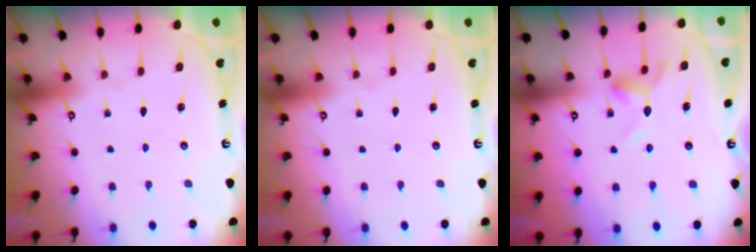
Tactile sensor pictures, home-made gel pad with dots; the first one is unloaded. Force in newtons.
{"total": 0.0}
{"total": 6.9, "press": 6.9, "slide": 0.9}